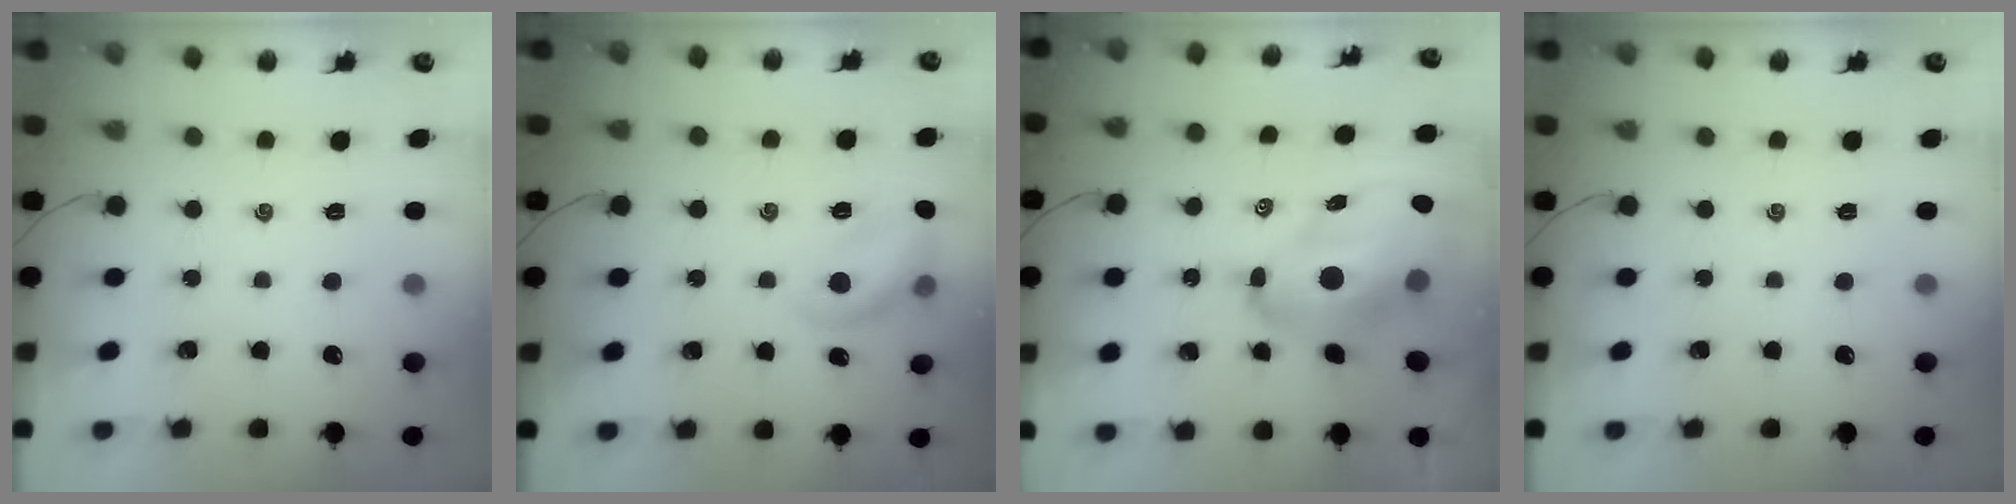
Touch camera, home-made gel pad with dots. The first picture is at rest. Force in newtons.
{"total": 12.5, "press": 12.4, "slide": 1.6}
{"total": 15.2, "press": 14.6, "slide": 4.3}
{"total": 0.0}